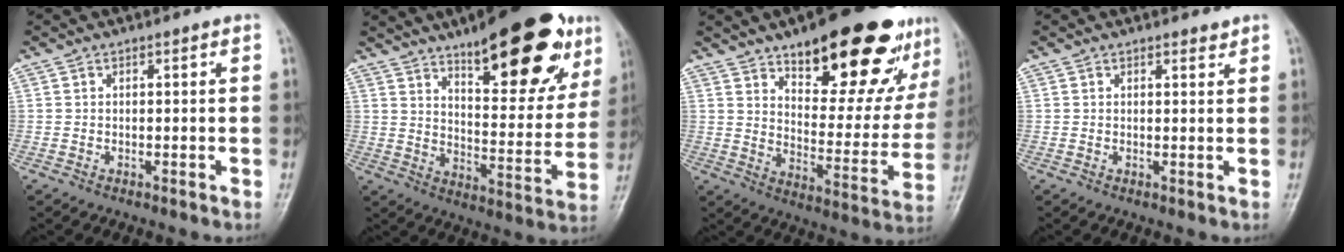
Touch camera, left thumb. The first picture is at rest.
{"total": 24.5, "force": [14.5, 8.4, 17.9], "torque": [-0.205, -0.053, 0.213]}
{"total": 26.1, "force": [16.3, 9.8, 17.9], "torque": [-0.198, -0.066, 0.236]}
{"total": 1.3, "force": [1.1, 0.4, 0.4], "torque": [-0.001, -0.009, 0.015]}